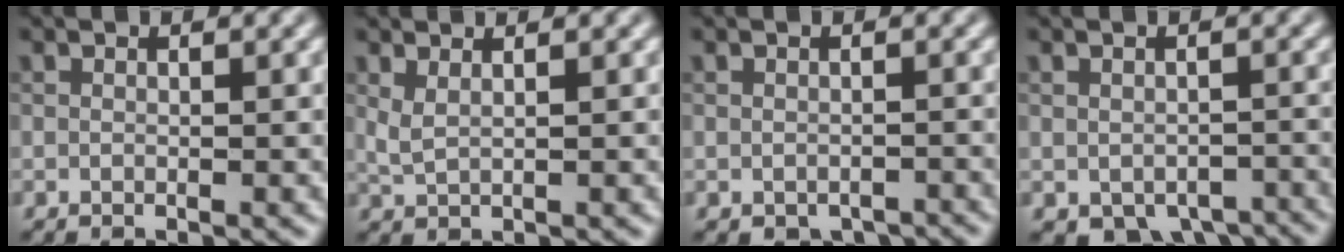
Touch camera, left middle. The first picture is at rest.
{"total": 1.6, "force": [1.0, 0.6, 1.1], "torque": [-0.022, -0.003, 0.019]}
{"total": 2.0, "force": [-1.5, 1.0, 0.8], "torque": [-0.011, -0.009, -0.018]}
{"total": 4.3, "force": [-2.7, 2.6, 2.2], "torque": [-0.021, -0.019, -0.029]}